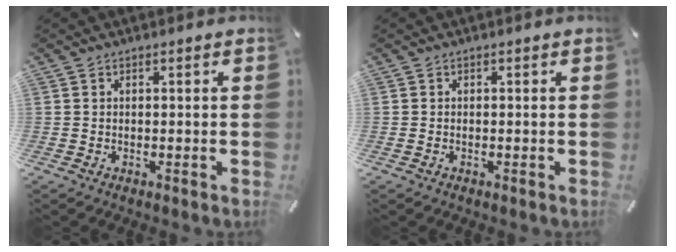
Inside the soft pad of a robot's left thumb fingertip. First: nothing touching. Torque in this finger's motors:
{"motor_torque": [-0.20, -0.28, 0.12, 0.01, -0.02]}